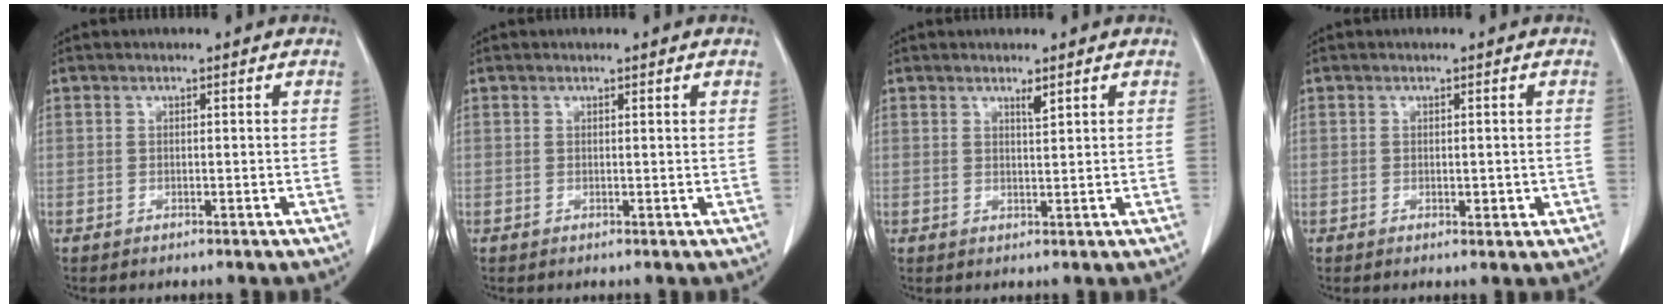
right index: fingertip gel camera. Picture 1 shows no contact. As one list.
[{"total": 0.6, "force": [0.5, 0.0, 0.3], "torque": [-0.007, 0.000, 0.006]}, {"total": 1.4, "force": [1.0, 0.0, 0.9], "torque": [-0.018, -0.006, 0.018]}, {"total": 1.8, "force": [-0.2, 0.9, 1.6], "torque": [-0.018, -0.003, 0.002]}]